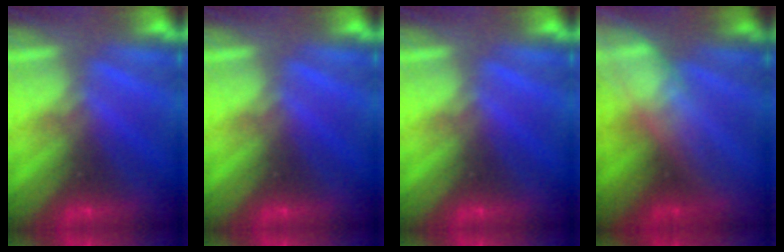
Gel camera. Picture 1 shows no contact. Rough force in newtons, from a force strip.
{"total": 0.0}
{"total": 0.0}
{"total": 2.9}